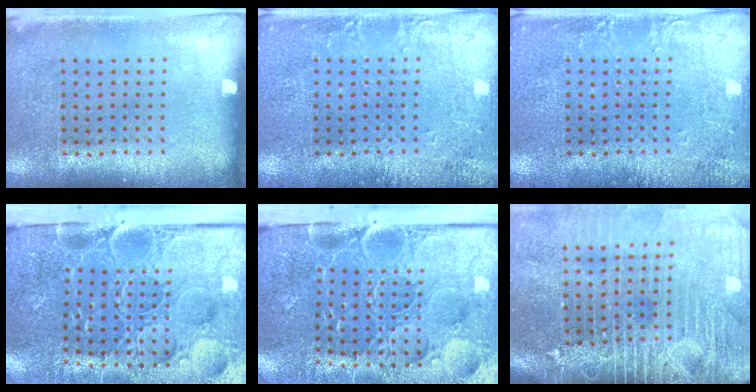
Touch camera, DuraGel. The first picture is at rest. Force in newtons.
{"total": 2.2, "press": 2.2, "slide": 0.3}
{"total": 2.2, "press": 2.2, "slide": 0.3}
{"total": 5.2, "press": 4.1, "slide": 3.1}
{"total": 5.2, "press": 4.1, "slide": 3.1}
{"total": 4.4, "press": 3.7, "slide": 2.3}